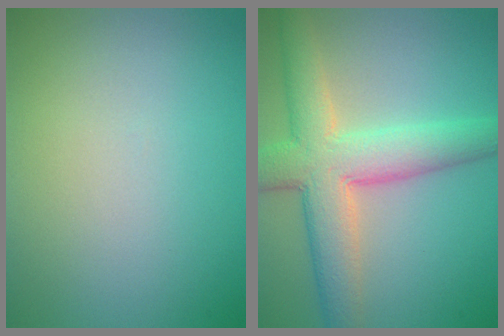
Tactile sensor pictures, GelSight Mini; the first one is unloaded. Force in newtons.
{"total": 7.5, "press": 7.5, "slide": 0.4}